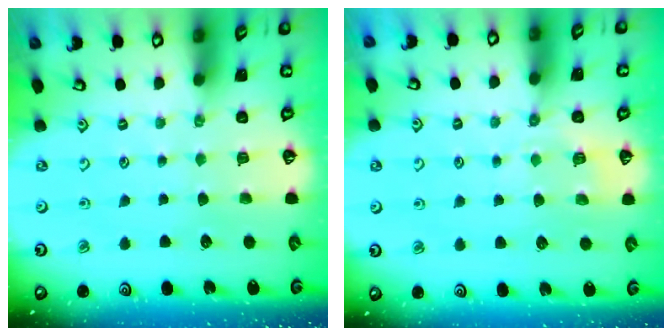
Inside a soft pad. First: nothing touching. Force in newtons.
{"total": 5.7, "press": 5.5, "slide": 1.4}